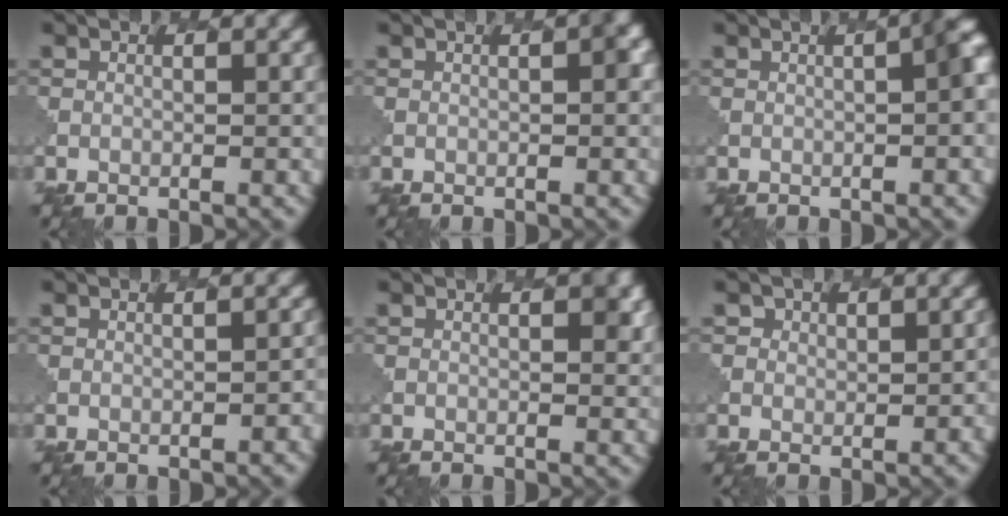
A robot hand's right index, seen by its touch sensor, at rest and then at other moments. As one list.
[{"total": 1.2, "force": [0.0, 0.0, 1.2], "torque": [-0.018, 0.007, -0.003]}, {"total": 4.0, "force": [0.3, 0.9, 3.9], "torque": [-0.037, 0.012, 0.003]}, {"total": 1.8, "force": [-0.9, 0.9, 1.3], "torque": [-0.009, 0.004, 0.000]}, {"total": 2.0, "force": [0.5, 0.9, 1.6], "torque": [-0.016, 0.000, 0.001]}, {"total": 2.3, "force": [0.6, 2.1, 0.7], "torque": [0.008, 0.002, 0.003]}]